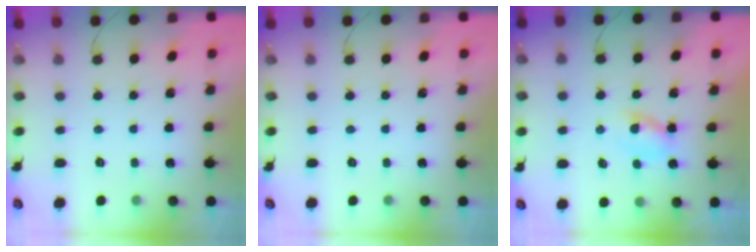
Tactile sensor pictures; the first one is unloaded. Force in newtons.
{"total": 0.0}
{"total": 2.3, "press": 2.0, "slide": 1.1}